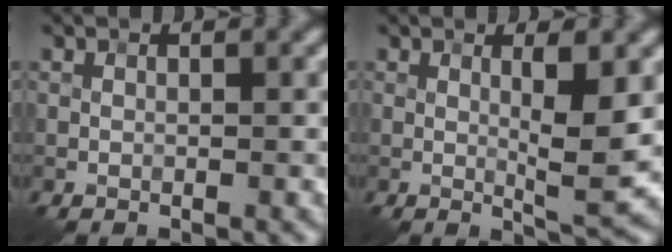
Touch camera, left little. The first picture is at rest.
{"total": 4.1, "force": [0.5, 0.6, 4.0], "torque": [-0.065, -0.011, 0.012]}